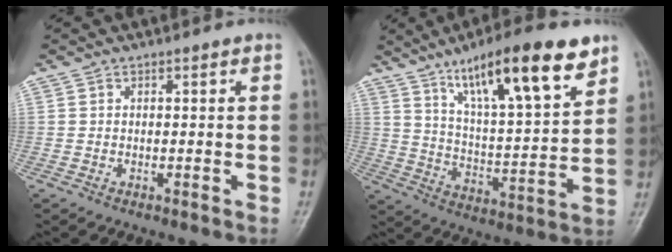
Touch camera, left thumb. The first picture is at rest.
{"total": 19.6, "force": [12.1, 4.4, 14.7], "torque": [-0.213, -0.050, 0.204]}